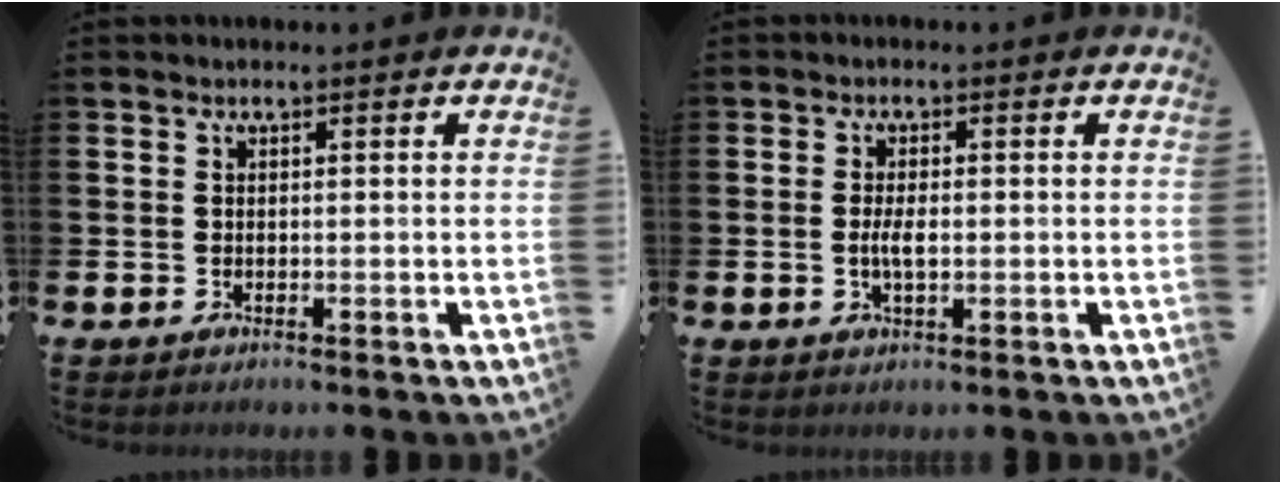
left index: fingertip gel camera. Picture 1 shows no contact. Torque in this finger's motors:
{"motor_torque": [0.61, 0.40, 0.11, 0.04]}